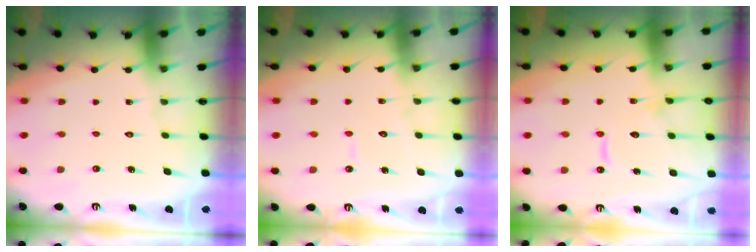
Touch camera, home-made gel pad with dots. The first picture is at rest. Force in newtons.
{"total": 3.7, "press": 3.7, "slide": 0.1}
{"total": 12.5, "press": 12.4, "slide": 1.3}